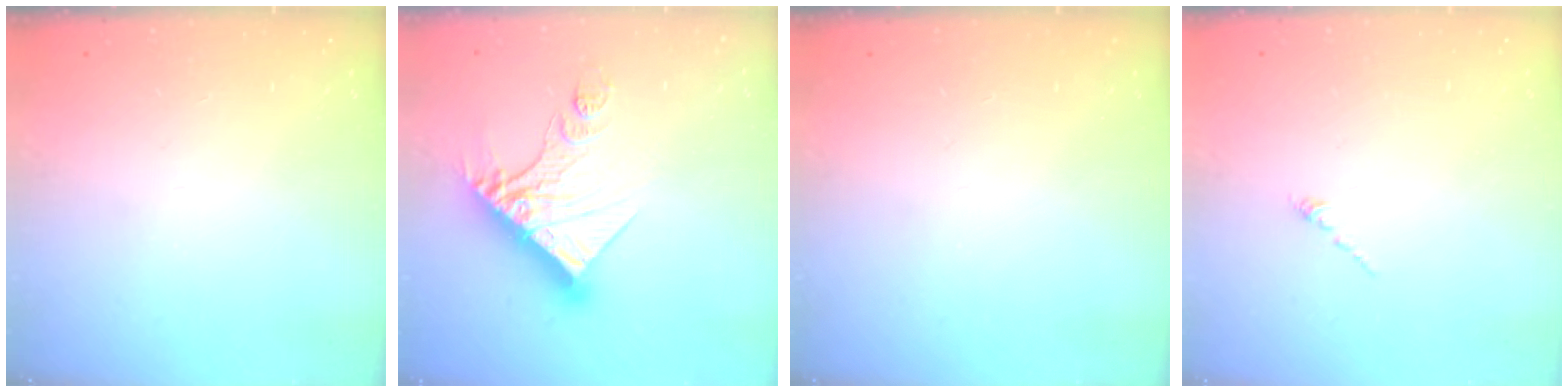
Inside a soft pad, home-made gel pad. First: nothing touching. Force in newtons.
{"total": 15.5, "press": 15.4, "slide": 1.4}
{"total": 0.0}
{"total": 0.0}